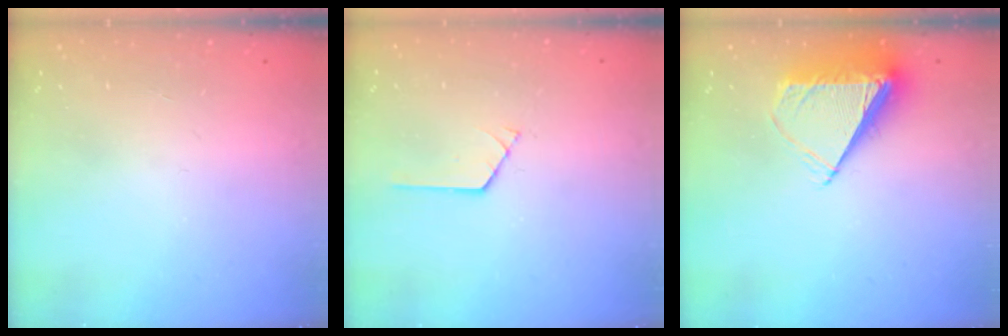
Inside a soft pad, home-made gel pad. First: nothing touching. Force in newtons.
{"total": 0.7, "press": 0.6, "slide": 0.1}
{"total": 7.9, "press": 7.8, "slide": 1.1}